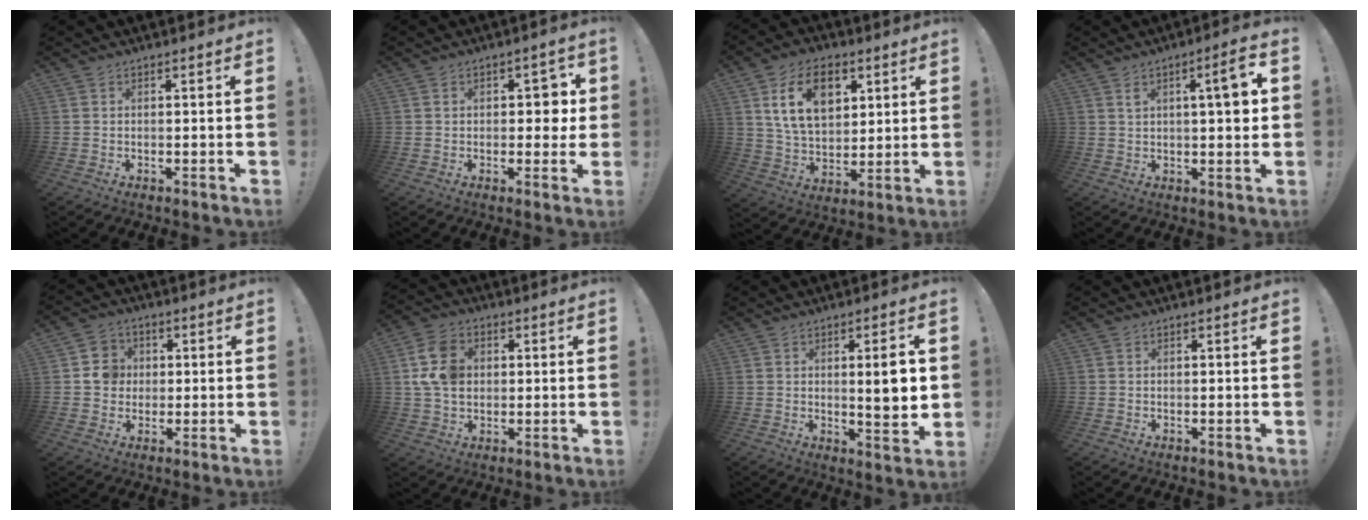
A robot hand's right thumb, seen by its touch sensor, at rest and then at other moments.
{"total": 4.5, "force": [-0.2, 3.1, 3.2], "torque": [-0.032, 0.004, -0.011]}
{"total": 16.2, "force": [6.6, 10.4, 10.5], "torque": [-0.177, -0.012, 0.120]}
{"total": 6.3, "force": [1.2, 1.4, 6.1], "torque": [-0.083, -0.001, 0.009]}
{"total": 7.3, "force": [0.4, 7.0, 2.0], "torque": [-0.020, 0.004, 0.009]}
{"total": 12.1, "force": [1.9, 9.1, 7.7], "torque": [-0.140, 0.008, 0.040]}
{"total": 8.6, "force": [1.0, 1.7, 8.4], "torque": [-0.117, -0.008, 0.010]}
{"total": 0.0}